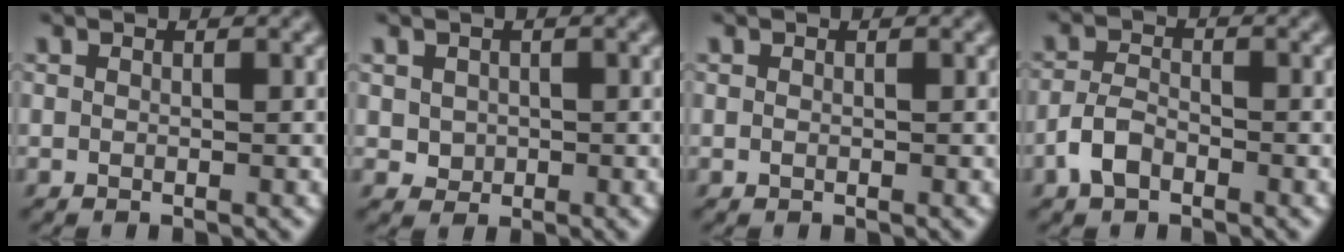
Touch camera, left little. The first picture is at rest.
{"total": 1.5, "force": [0.1, 1.3, 0.5], "torque": [-0.016, -0.003, 0.005]}
{"total": 0.0}
{"total": 2.8, "force": [-1.7, 1.5, 1.6], "torque": [-0.035, 0.004, -0.038]}